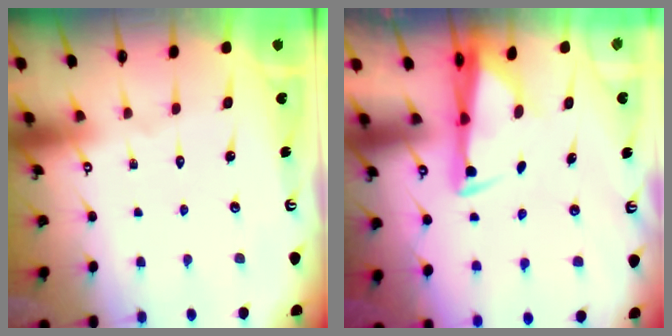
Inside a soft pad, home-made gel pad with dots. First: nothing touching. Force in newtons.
{"total": 2.9, "press": 2.7, "slide": 0.9}